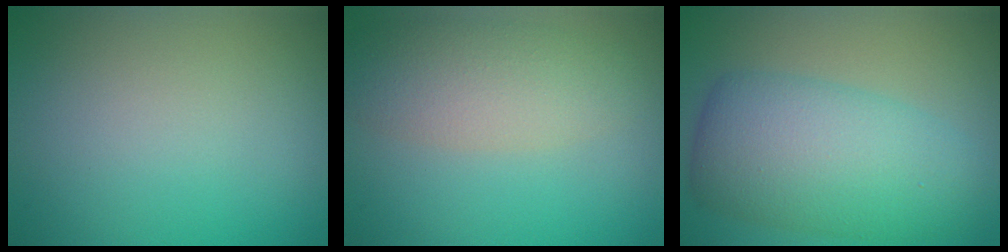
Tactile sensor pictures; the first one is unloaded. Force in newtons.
{"total": 4.3, "press": 4.3, "slide": 0.2}
{"total": 7.7, "press": 7.7, "slide": 0.1}